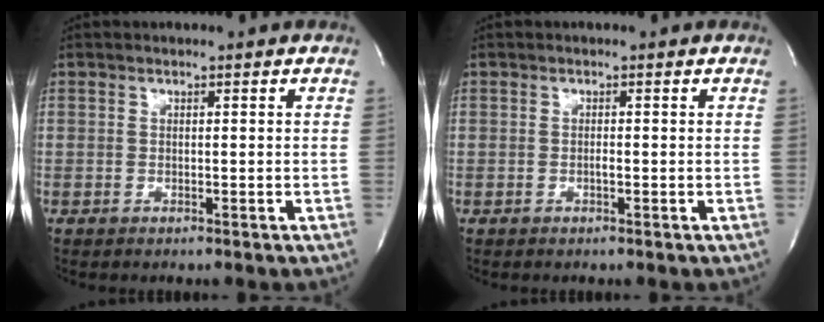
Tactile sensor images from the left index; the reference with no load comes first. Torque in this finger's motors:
{"motor_torque": [0.29, 0.10, -0.02, 0.00]}